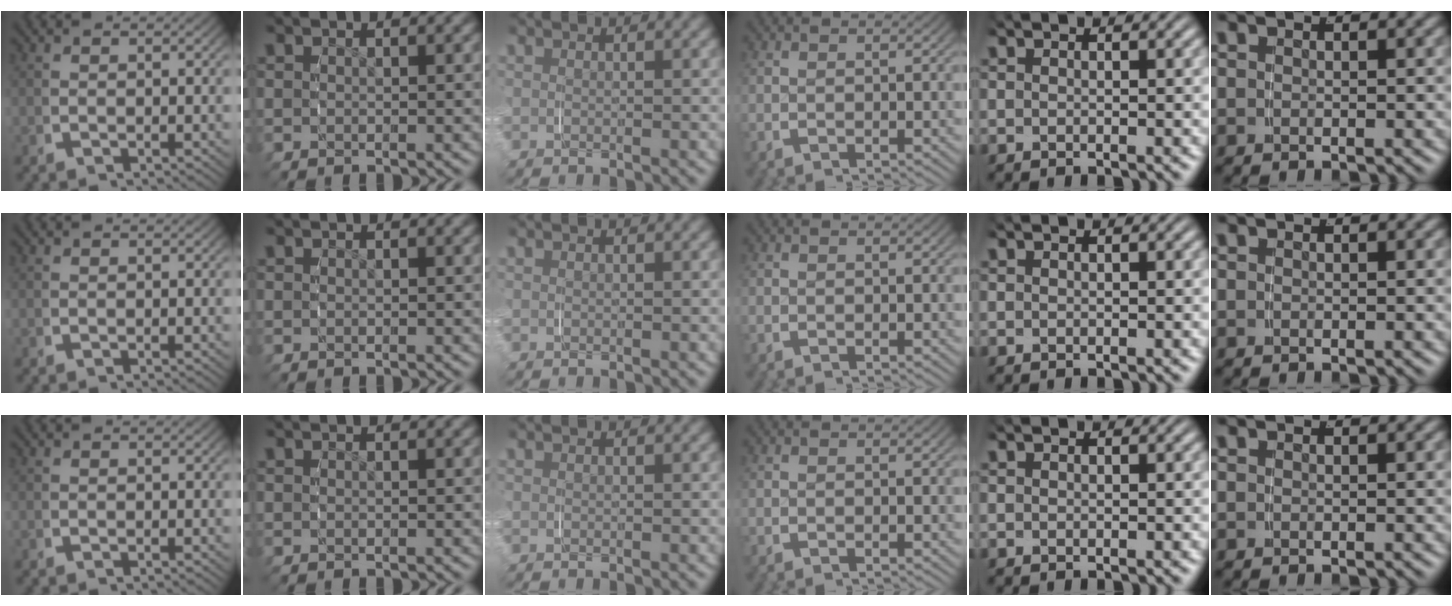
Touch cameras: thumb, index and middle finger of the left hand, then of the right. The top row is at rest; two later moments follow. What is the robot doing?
{"motion": "grasp_and_lifting", "object": "jewelry box"}